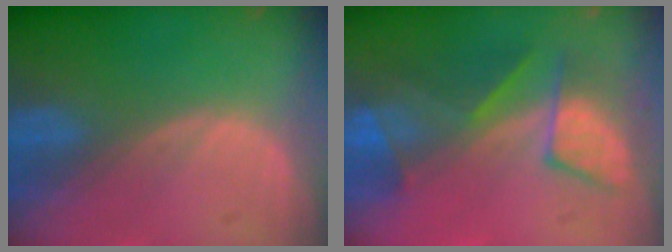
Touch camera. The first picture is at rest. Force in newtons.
{"total": 8.0, "press": 7.5, "slide": 2.7}